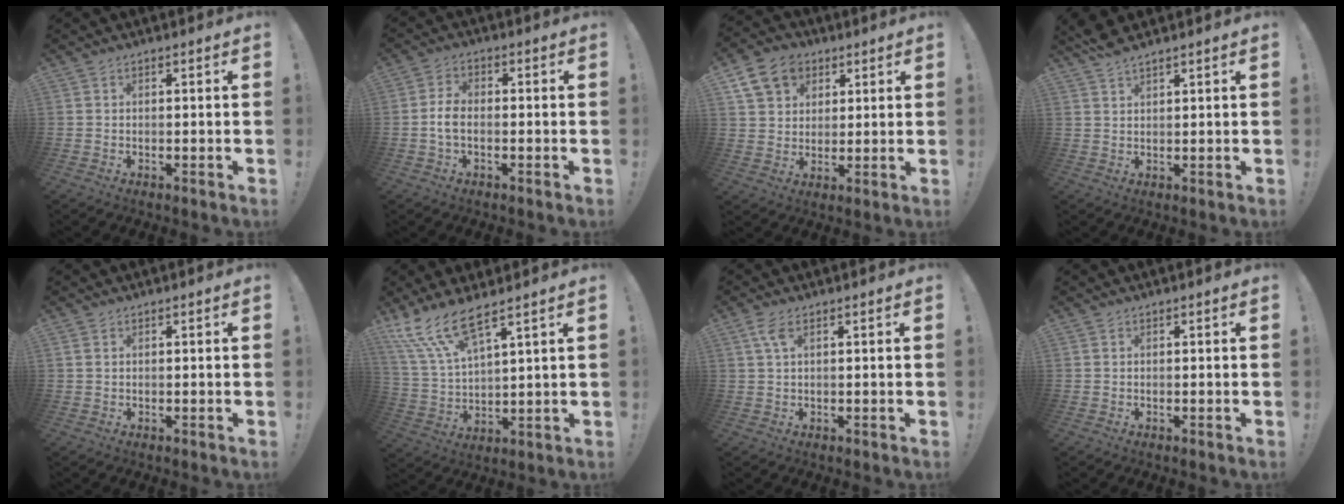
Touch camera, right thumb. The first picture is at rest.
{"total": 5.0, "force": [-1.1, 2.5, 4.2], "torque": [-0.088, 0.003, -0.020]}
{"total": 12.3, "force": [5.5, 9.5, 5.5], "torque": [-0.080, -0.019, 0.111]}
{"total": 3.7, "force": [3.3, 0.3, 1.5], "torque": [-0.035, -0.014, 0.061]}
{"total": 0.9, "force": [0.4, 0.6, 0.5], "torque": [-0.012, 0.003, 0.009]}
{"total": 11.8, "force": [9.1, 2.5, 7.1], "torque": [-0.149, -0.048, 0.166]}
{"total": 3.7, "force": [1.5, 1.2, 3.1], "torque": [-0.064, 0.000, 0.028]}
{"total": 0.0}